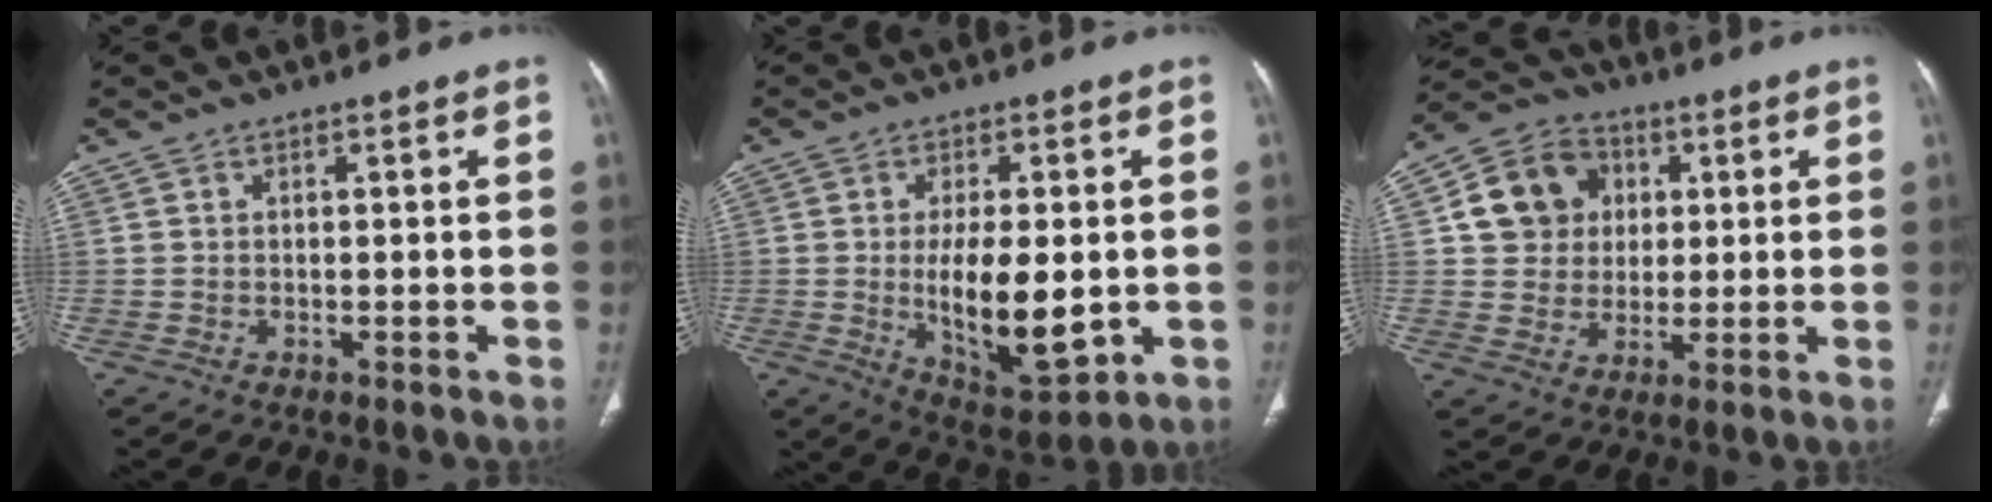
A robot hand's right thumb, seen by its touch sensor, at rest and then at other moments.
{"total": 14.5, "force": [-1.5, 6.5, 12.9], "torque": [-0.190, -0.018, -0.009]}
{"total": 12.2, "force": [2.7, 10.8, 5.1], "torque": [-0.063, 0.005, 0.042]}